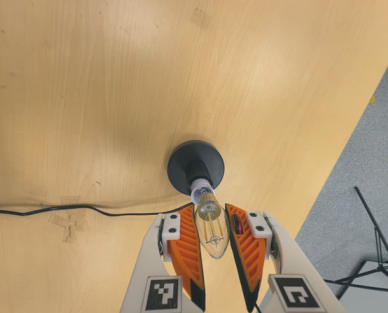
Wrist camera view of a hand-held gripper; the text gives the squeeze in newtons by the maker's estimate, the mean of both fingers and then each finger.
{"total": 14.3, "left": 15.4, "right": 13.3}